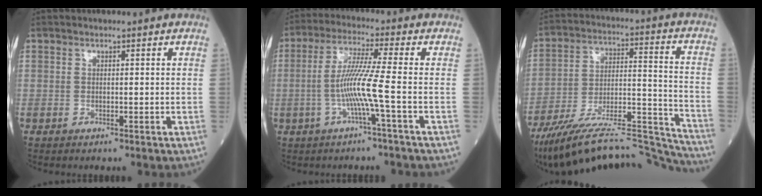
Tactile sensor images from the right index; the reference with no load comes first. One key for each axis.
{"total": 7.5, "fx": -1.9, "fy": -1.4, "fz": 7.2, "tx": -0.147, "ty": 0.002, "tz": -0.039}
{"total": 23.3, "fx": -21.6, "fy": 1.2, "fz": 8.5, "tx": -0.116, "ty": 0.022, "tz": -0.339}